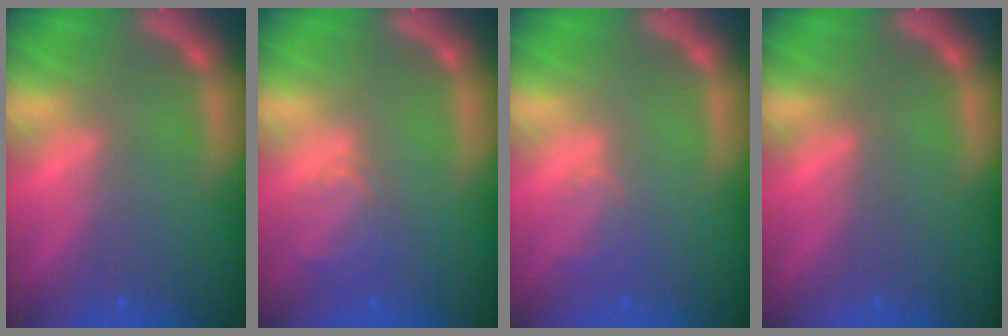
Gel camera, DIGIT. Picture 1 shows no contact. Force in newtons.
{"total": 2.9}
{"total": 2.0}
{"total": 0.0}